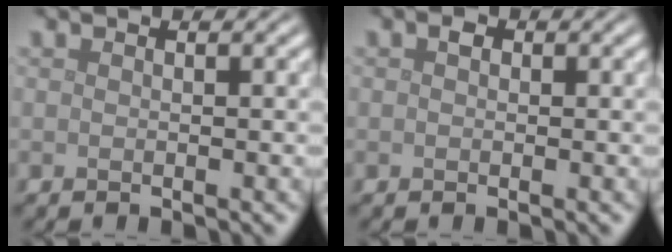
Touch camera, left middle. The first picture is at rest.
{"total": 0.7, "force": [0.2, 0.5, 0.4], "torque": [-0.005, -0.001, 0.000]}